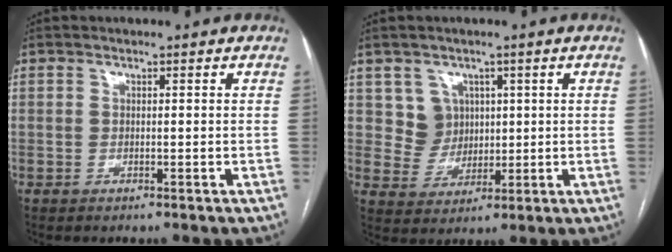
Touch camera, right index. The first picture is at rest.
{"total": 5.3, "force": [2.0, 4.9, 0.3], "torque": [-0.007, 0.013, 0.045]}